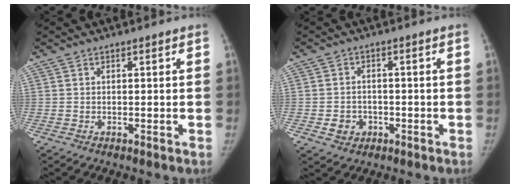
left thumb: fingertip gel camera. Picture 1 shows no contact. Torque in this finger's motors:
{"motor_torque": [-0.05, 0.06, 0.56, -0.25, 0.00]}